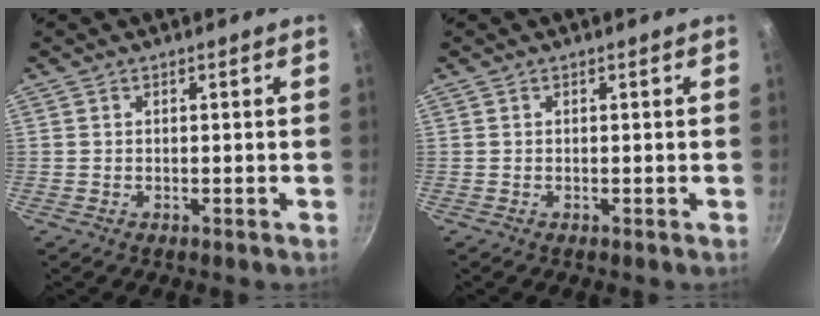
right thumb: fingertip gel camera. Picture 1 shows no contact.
{"total": 0.0}